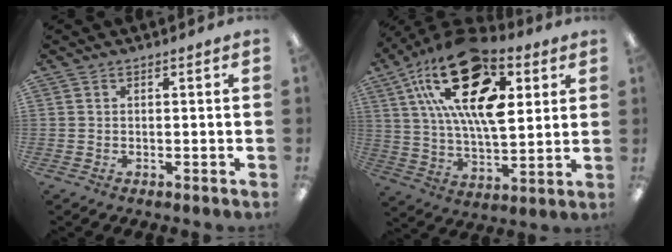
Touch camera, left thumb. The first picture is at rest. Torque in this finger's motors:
{"motor_torque": [2.61, 2.39, 2.33, -0.44, 0.60]}